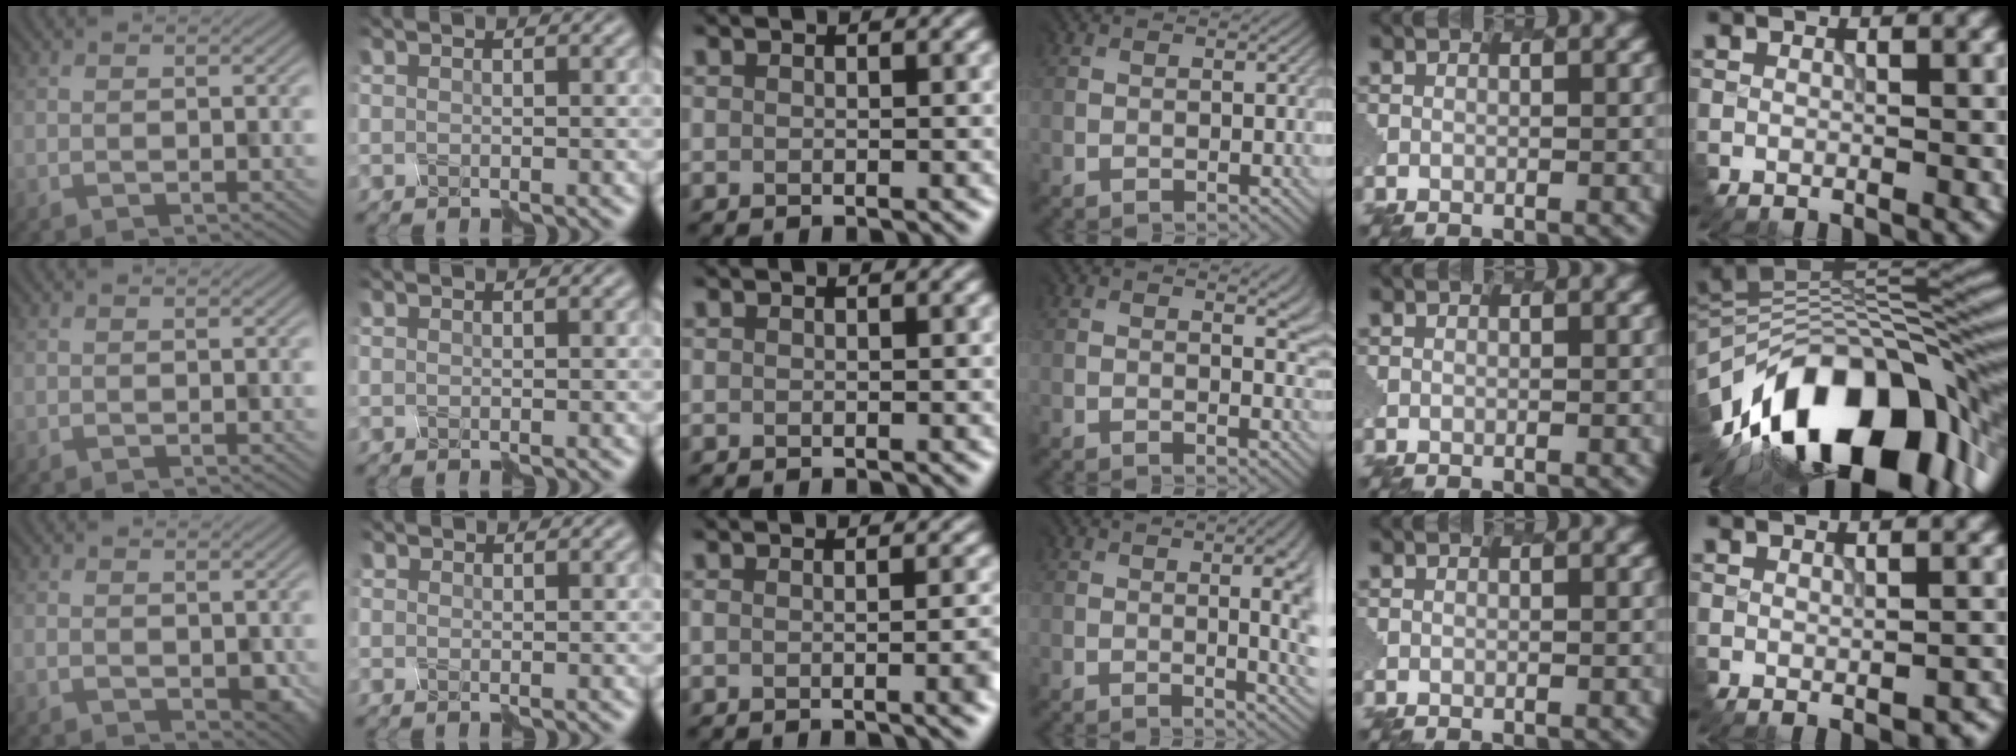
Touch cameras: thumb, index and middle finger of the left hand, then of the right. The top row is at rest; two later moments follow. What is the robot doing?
{"motion": "disassemble", "object": "spray bottle"}